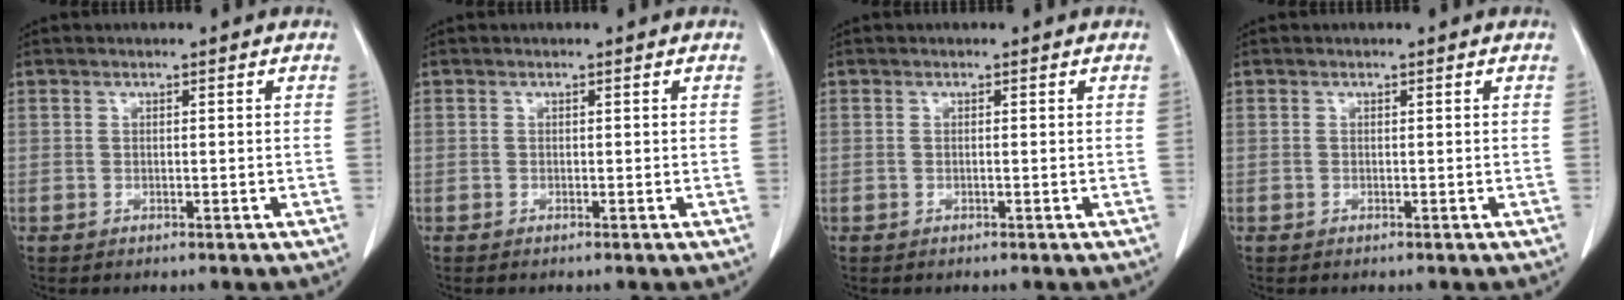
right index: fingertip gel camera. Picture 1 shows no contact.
{"total": 0.0}
{"total": 0.0}
{"total": 0.0}